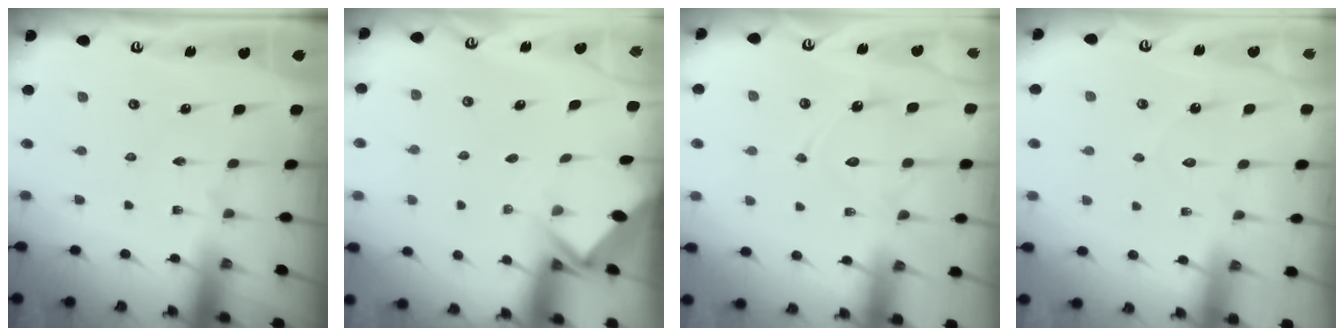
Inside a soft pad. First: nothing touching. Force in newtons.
{"total": 2.5, "press": 2.5, "slide": 0.2}
{"total": 12.8, "press": 12.7, "slide": 1.1}
{"total": 4.8, "press": 4.8, "slide": 0.4}